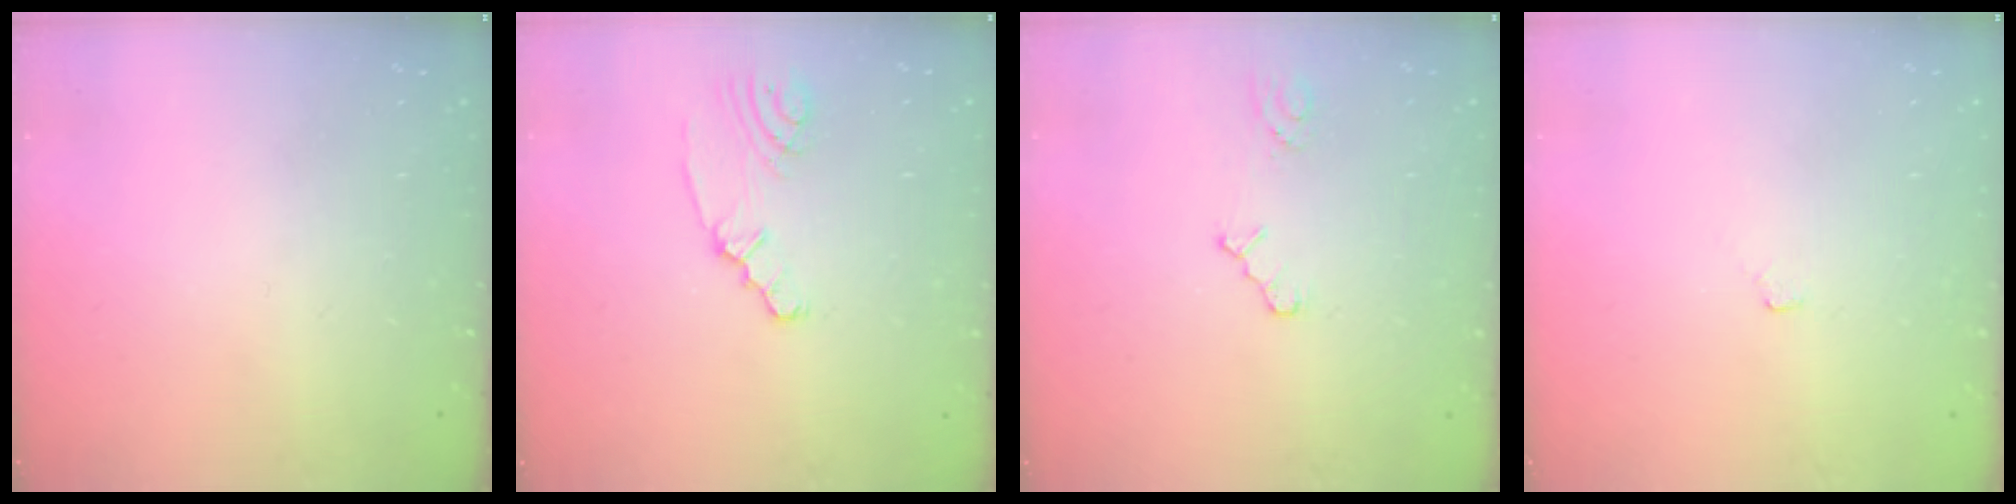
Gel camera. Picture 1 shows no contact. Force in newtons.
{"total": 2.3, "press": 2.3, "slide": 0.2}
{"total": 2.6, "press": 2.6, "slide": 0.4}
{"total": 2.9, "press": 2.9, "slide": 0.4}